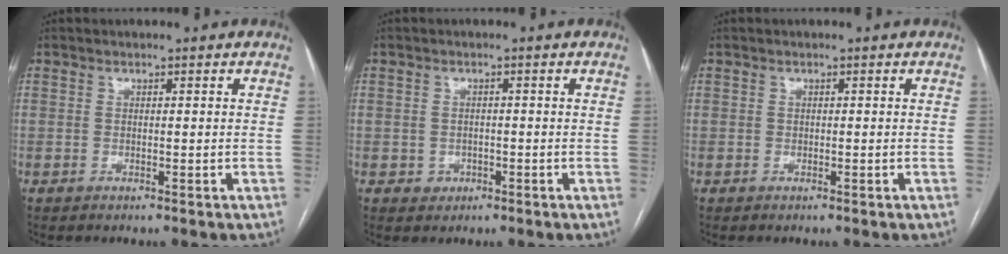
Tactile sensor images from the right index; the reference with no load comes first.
{"total": 2.0, "force": [-0.7, 1.8, 0.2], "torque": [0.003, 0.007, -0.006]}
{"total": 0.0}